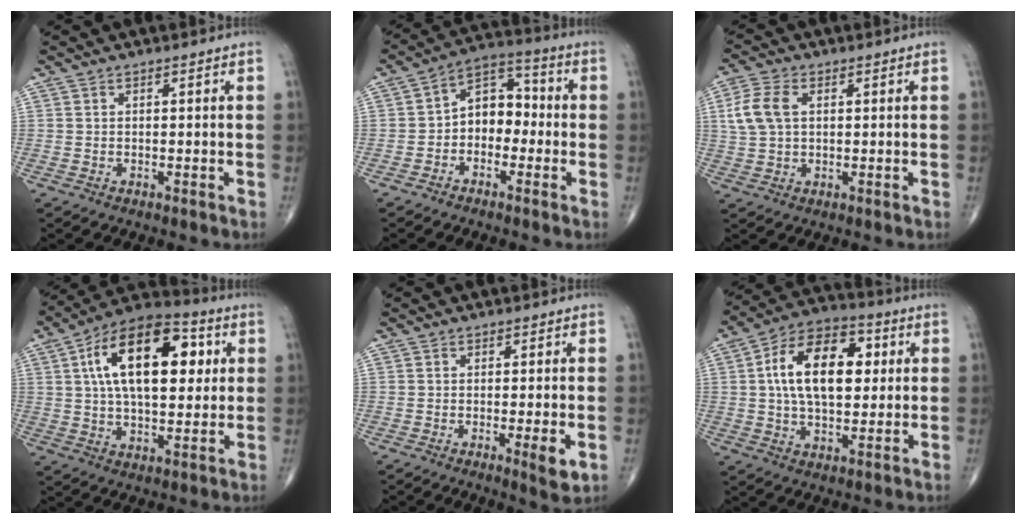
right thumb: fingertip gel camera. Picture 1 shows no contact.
{"total": 8.5, "force": [-1.6, 6.2, 5.6], "torque": [-0.053, 0.041, -0.047]}
{"total": 7.0, "force": [1.5, 4.4, 5.2], "torque": [-0.118, 0.010, 0.030]}
{"total": 21.3, "force": [5.2, 10.9, 17.5], "torque": [-0.259, 0.011, 0.074]}
{"total": 4.1, "force": [-0.9, 0.5, 3.9], "torque": [-0.060, -0.013, -0.017]}
{"total": 16.9, "force": [2.7, 9.9, 13.4], "torque": [-0.200, 0.016, 0.037]}